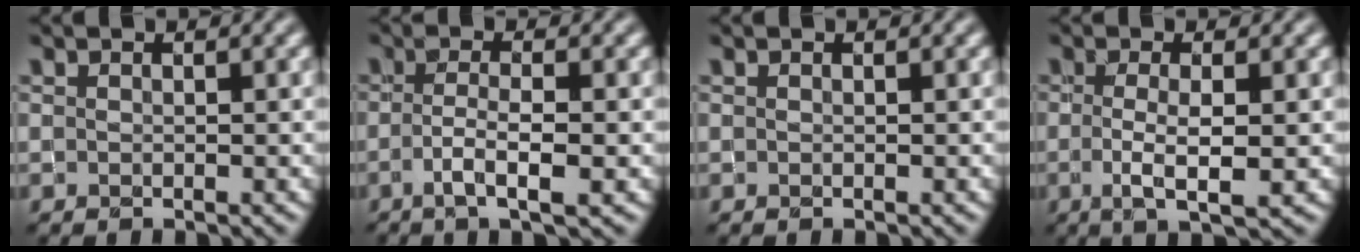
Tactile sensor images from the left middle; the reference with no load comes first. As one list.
[{"total": 3.4, "force": [-1.0, 0.7, 3.1], "torque": [-0.060, 0.000, -0.020]}, {"total": 0.0}, {"total": 3.7, "force": [-0.5, 0.9, 3.6], "torque": [-0.069, -0.012, -0.008]}]